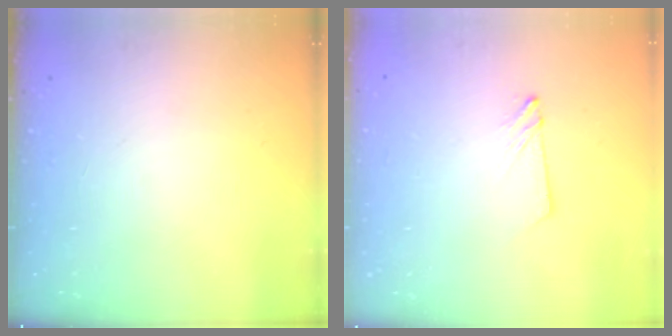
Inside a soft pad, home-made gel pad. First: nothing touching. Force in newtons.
{"total": 2.4, "press": 2.4, "slide": 0.2}